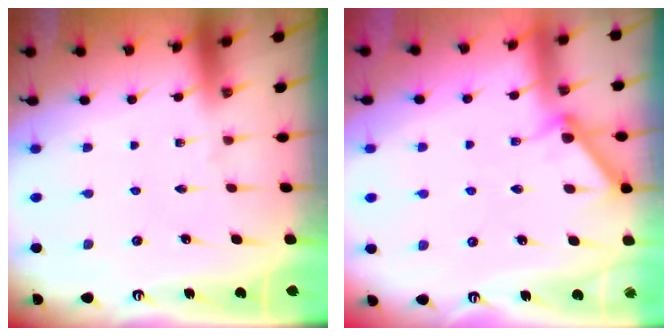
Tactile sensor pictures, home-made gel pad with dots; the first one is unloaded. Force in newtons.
{"total": 7.3, "press": 7.3, "slide": 0.5}